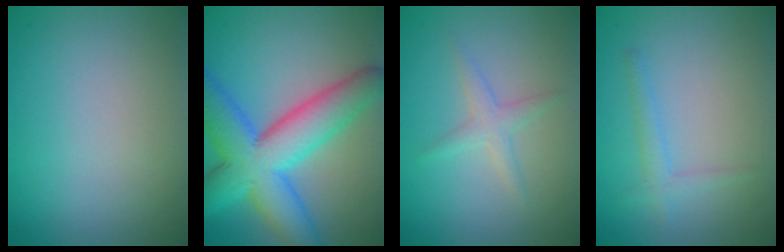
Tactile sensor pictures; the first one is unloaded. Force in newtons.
{"total": 9.9, "press": 9.9, "slide": 0.1}
{"total": 1.7, "press": 1.6, "slide": 0.1}
{"total": 1.5, "press": 1.5, "slide": 0.1}